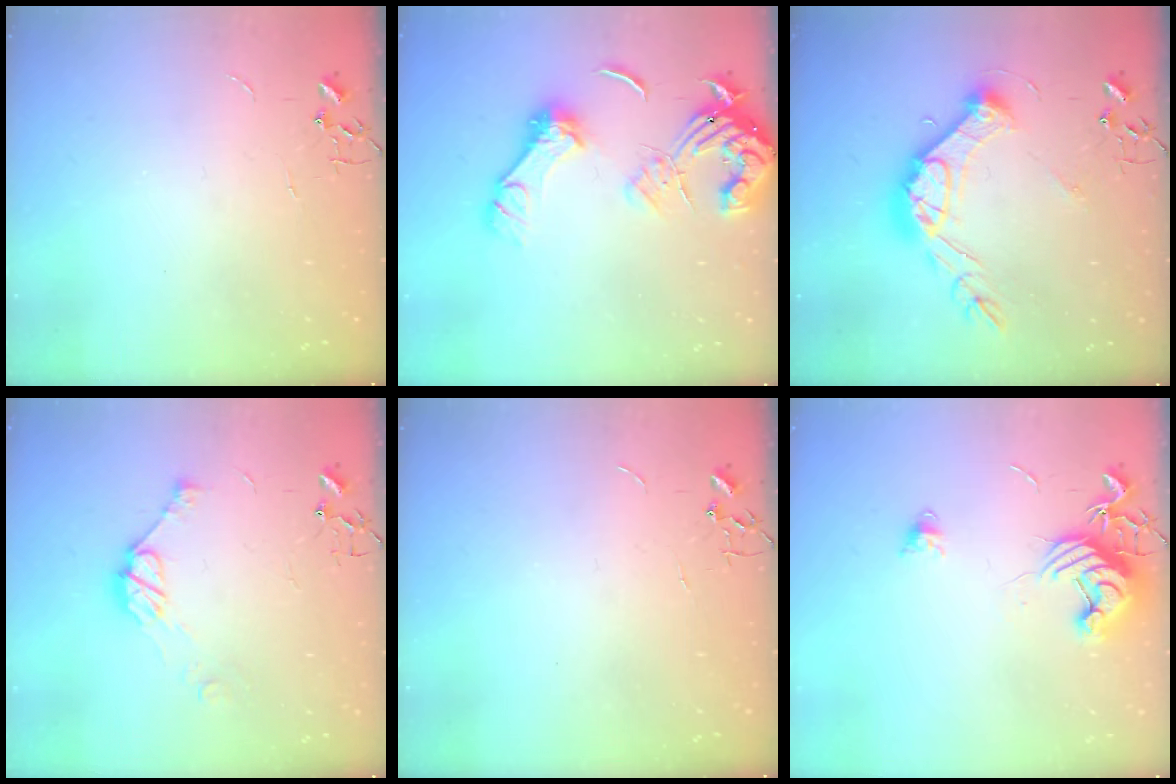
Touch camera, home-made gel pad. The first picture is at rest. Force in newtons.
{"total": 15.7, "press": 15.6, "slide": 1.9}
{"total": 17.8, "press": 17.8, "slide": 1.4}
{"total": 9.2, "press": 9.2, "slide": 0.5}
{"total": 0.0}
{"total": 11.6, "press": 11.6, "slide": 0.5}